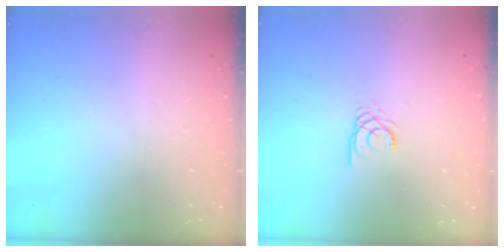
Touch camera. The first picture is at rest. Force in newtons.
{"total": 2.4, "press": 2.4, "slide": 0.3}